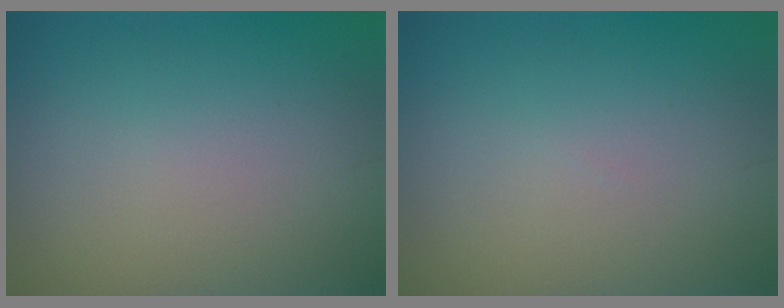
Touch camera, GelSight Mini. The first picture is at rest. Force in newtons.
{"total": 0.0}